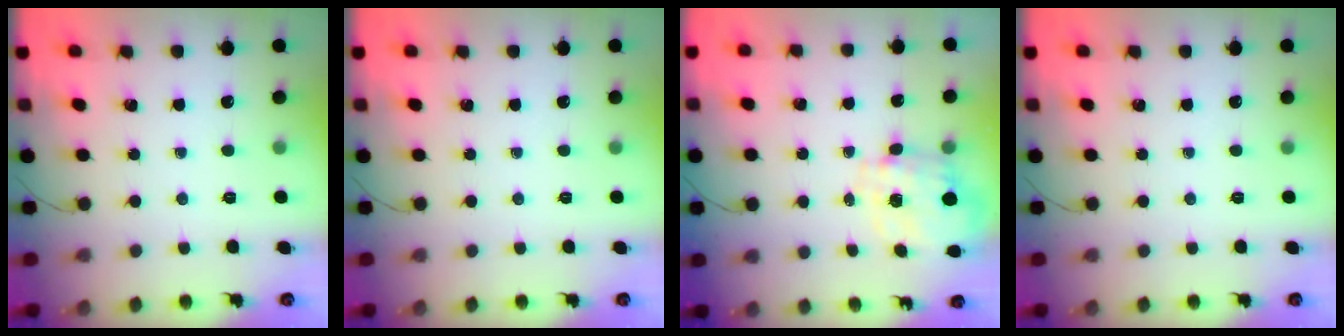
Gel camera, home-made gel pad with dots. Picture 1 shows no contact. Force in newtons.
{"total": 0.0}
{"total": 2.9, "press": 2.7, "slide": 1.0}
{"total": 0.0}